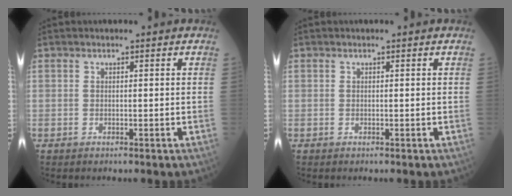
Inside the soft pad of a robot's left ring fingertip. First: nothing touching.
{"total": 0.0}